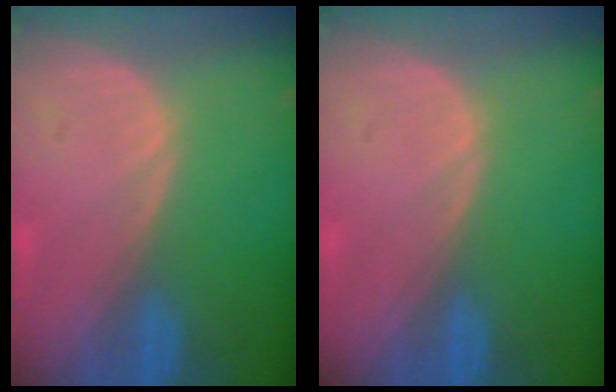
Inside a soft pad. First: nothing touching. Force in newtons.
{"total": 0.0}